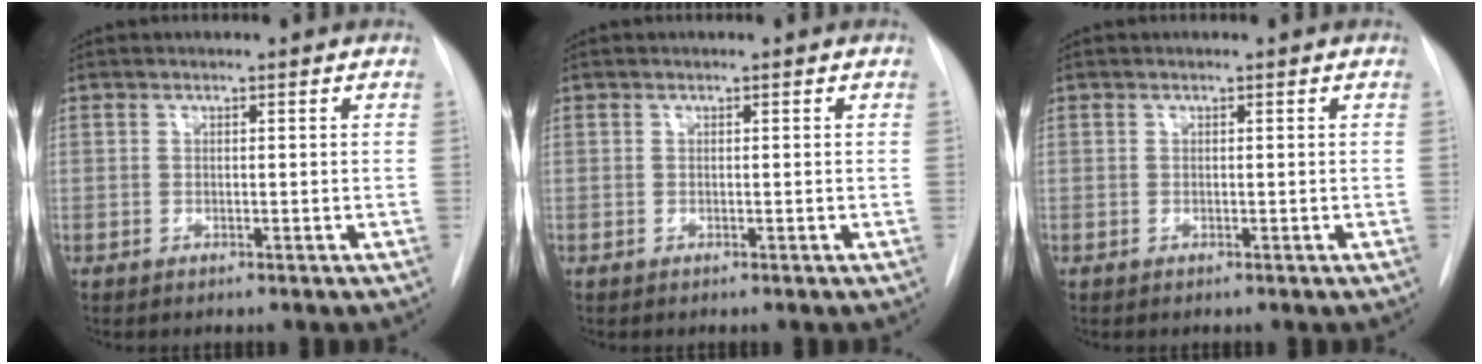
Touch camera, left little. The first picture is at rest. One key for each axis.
{"total": 0.0}
{"total": 0.0}